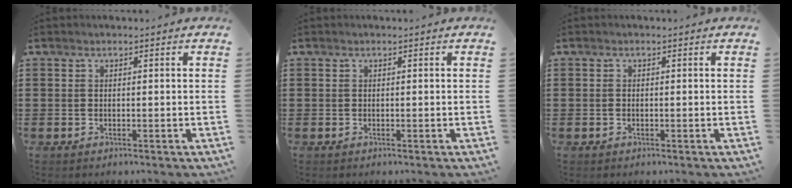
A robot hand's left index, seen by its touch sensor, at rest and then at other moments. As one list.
[{"total": 0.0}, {"total": 0.5, "force": [-0.3, 0.3, 0.3], "torque": [-0.009, -0.002, -0.005]}]